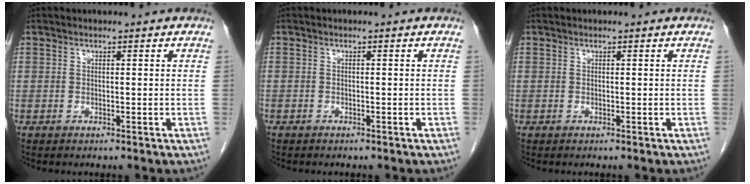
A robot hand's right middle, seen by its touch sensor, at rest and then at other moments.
{"total": 0.6, "force": [-0.5, 0.3, 0.1], "torque": [-0.008, 0.001, -0.009]}
{"total": 0.0}